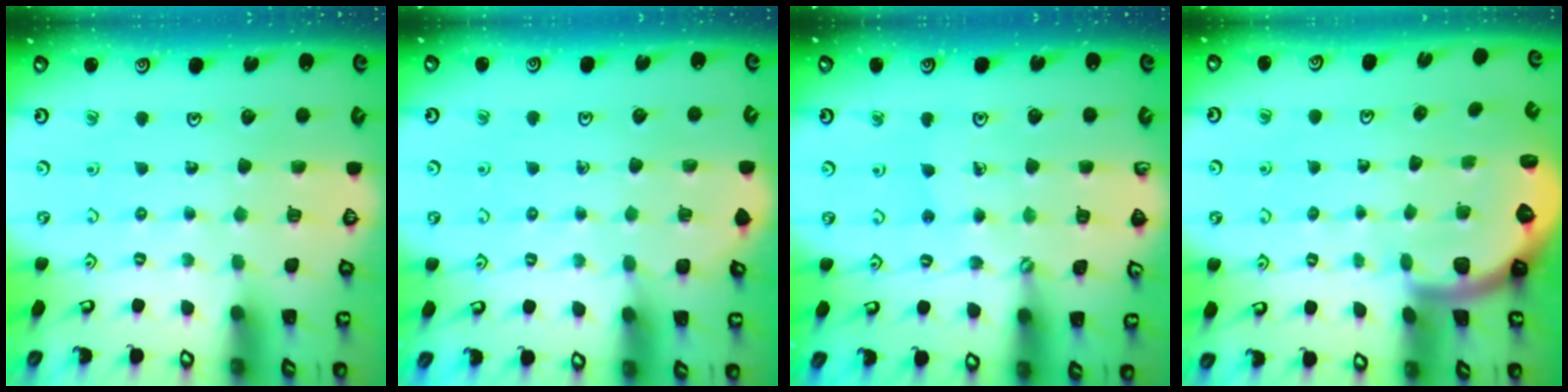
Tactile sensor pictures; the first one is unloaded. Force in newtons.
{"total": 3.8, "press": 3.7, "slide": 0.5}
{"total": 4.8, "press": 4.5, "slide": 1.5}
{"total": 1.6, "press": 1.6, "slide": 0.1}